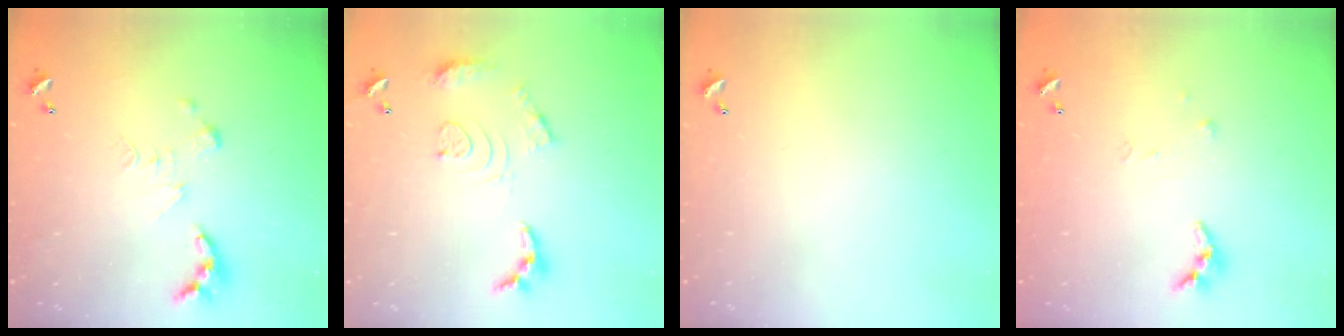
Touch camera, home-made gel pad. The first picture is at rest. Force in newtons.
{"total": 12.6, "press": 12.5, "slide": 1.3}
{"total": 0.0}
{"total": 5.7, "press": 5.7, "slide": 0.4}